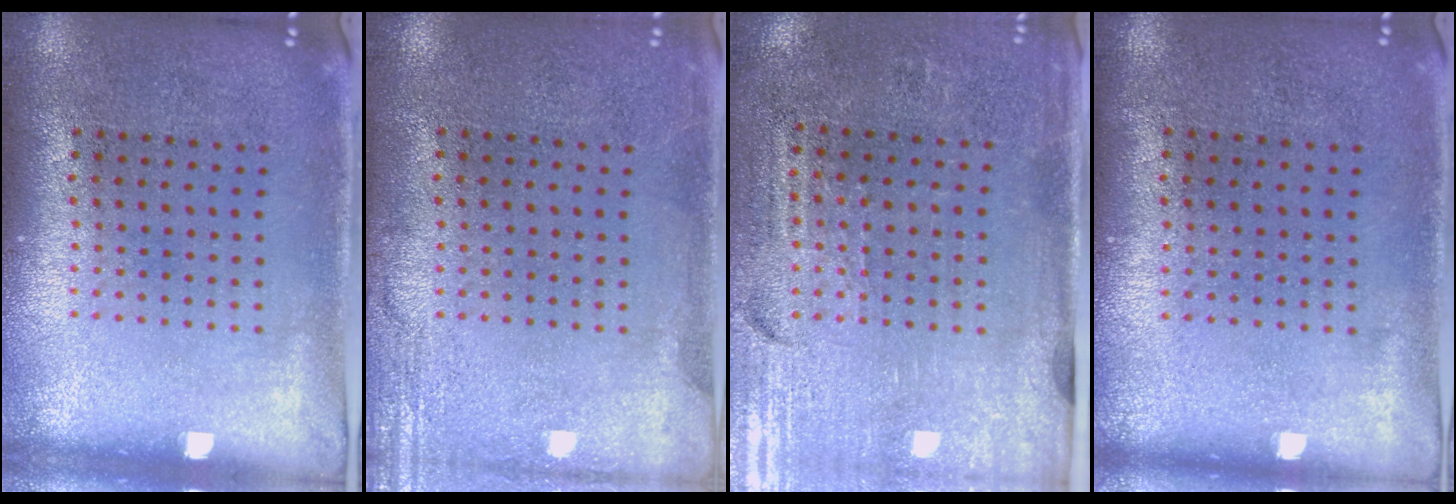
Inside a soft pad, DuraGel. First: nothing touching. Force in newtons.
{"total": 2.4, "press": 2.4, "slide": 0.3}
{"total": 3.4, "press": 3.1, "slide": 1.3}
{"total": 0.0}